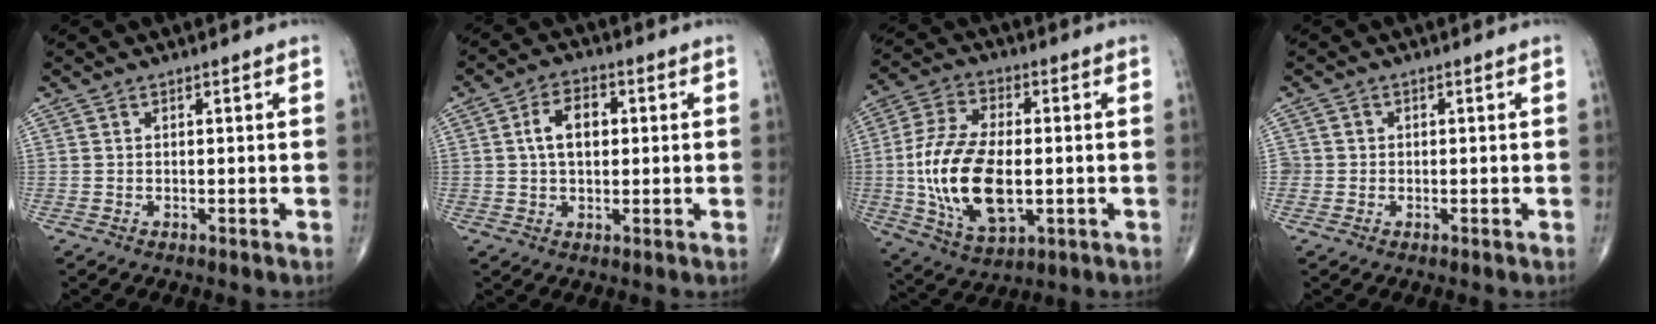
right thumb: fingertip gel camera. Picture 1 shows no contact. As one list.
[{"total": 7.1, "force": [1.1, 4.4, 5.4], "torque": [-0.081, 0.012, 0.013]}, {"total": 18.3, "force": [-1.8, 9.6, 15.5], "torque": [-0.305, 0.000, -0.024]}, {"total": 1.8, "force": [-0.1, 1.8, 0.0], "torque": [0.013, 0.007, -0.005]}]